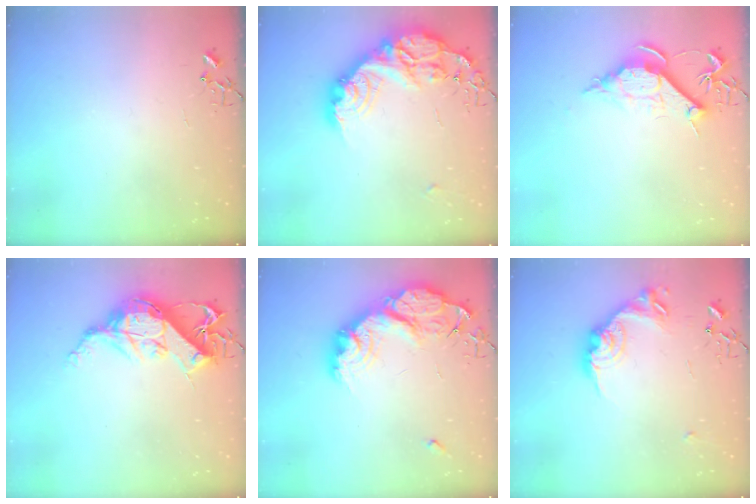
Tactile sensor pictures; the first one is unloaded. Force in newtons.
{"total": 24.7, "press": 24.6, "slide": 2.0}
{"total": 10.2, "press": 10.2, "slide": 1.0}
{"total": 13.9, "press": 13.8, "slide": 1.4}
{"total": 25.2, "press": 25.1, "slide": 2.0}
{"total": 16.7, "press": 16.7, "slide": 0.9}